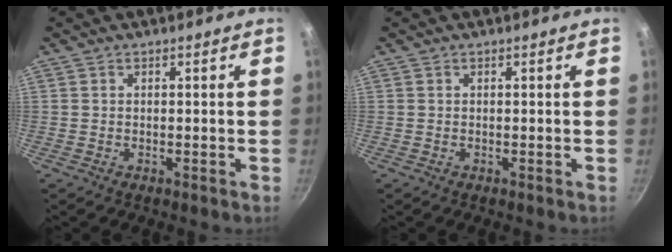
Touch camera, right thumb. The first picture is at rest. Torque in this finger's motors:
{"motor_torque": [0.05, 0.09, -0.07, 0.02, 0.00]}